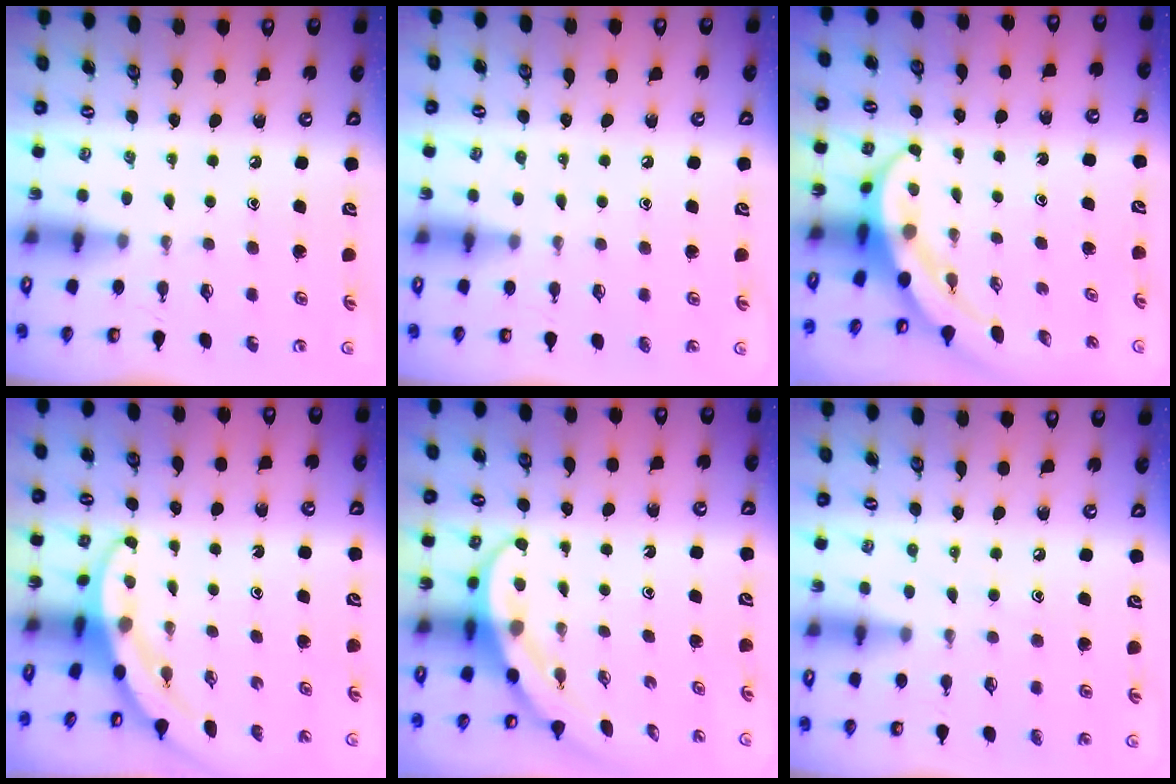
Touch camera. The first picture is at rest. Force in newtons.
{"total": 2.9, "press": 2.8, "slide": 0.3}
{"total": 4.5, "press": 4.5, "slide": 0.4}
{"total": 3.5, "press": 3.5, "slide": 0.1}
{"total": 4.0, "press": 4.0, "slide": 0.3}
{"total": 6.0, "press": 5.9, "slide": 0.6}